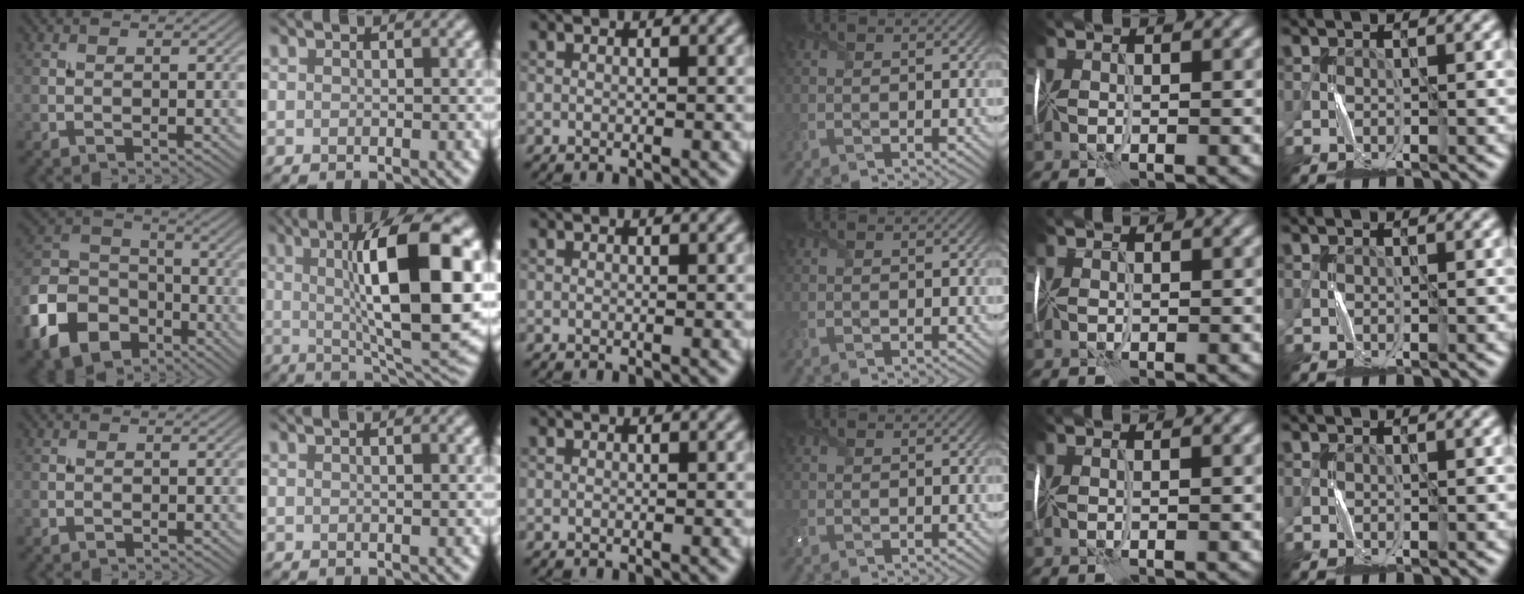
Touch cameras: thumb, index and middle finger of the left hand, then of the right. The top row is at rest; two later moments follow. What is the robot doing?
{"motion": "fold", "object": "handkerchief"}